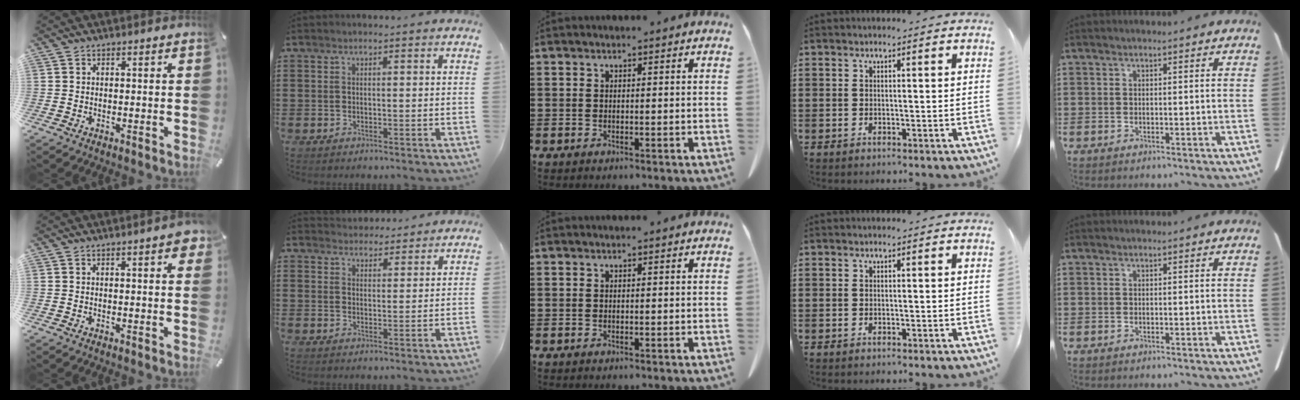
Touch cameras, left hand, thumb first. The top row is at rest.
{"thumb": {"total": 3.5, "force": [1.3, 0.9, 3.1], "torque": [-0.045, -0.001, 0.018]}, "index": {"total": 3.2, "force": [3.1, 0.8, -0.2], "torque": [-0.007, -0.007, 0.060]}}